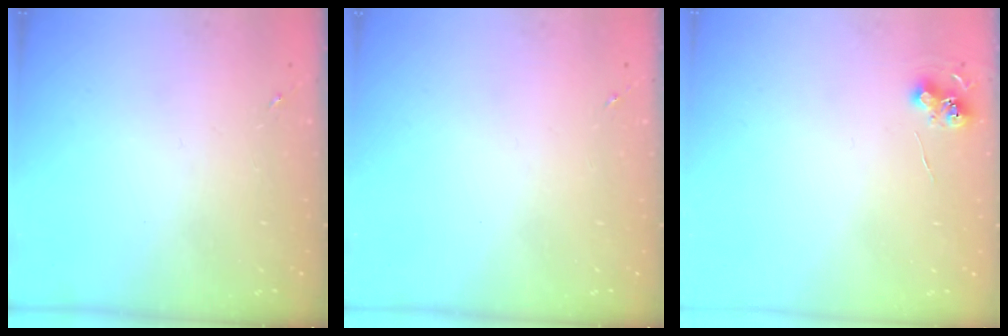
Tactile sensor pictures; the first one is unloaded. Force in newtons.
{"total": 0.0}
{"total": 6.2, "press": 6.2, "slide": 0.5}